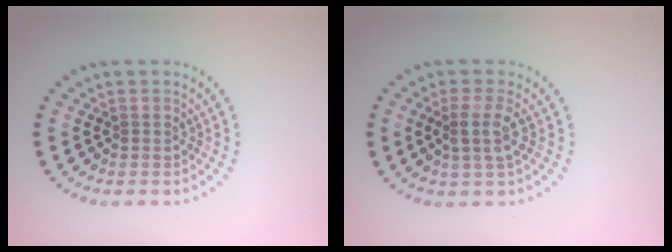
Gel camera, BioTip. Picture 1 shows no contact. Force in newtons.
{"total": 2.3, "press": 1.9, "slide": 1.2}